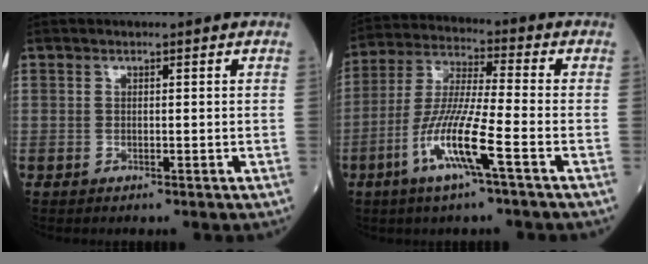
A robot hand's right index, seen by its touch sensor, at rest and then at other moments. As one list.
[{"total": 11.5, "force": [-4.8, -0.4, 10.4], "torque": [-0.216, -0.010, -0.098]}]